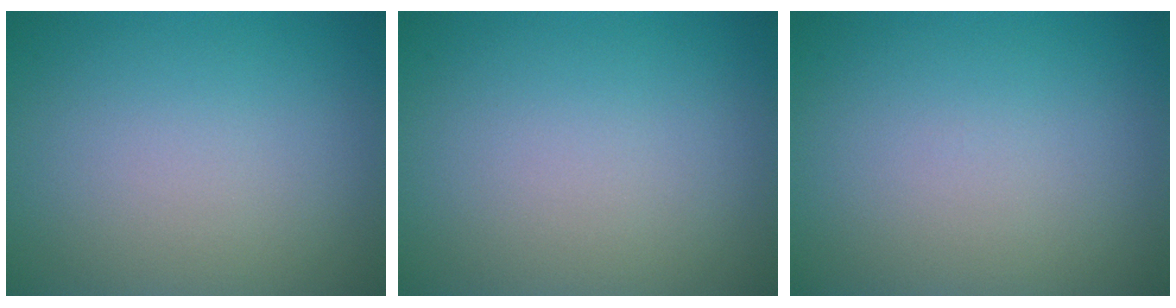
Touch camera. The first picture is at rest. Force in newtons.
{"total": 0.0}
{"total": 0.0}